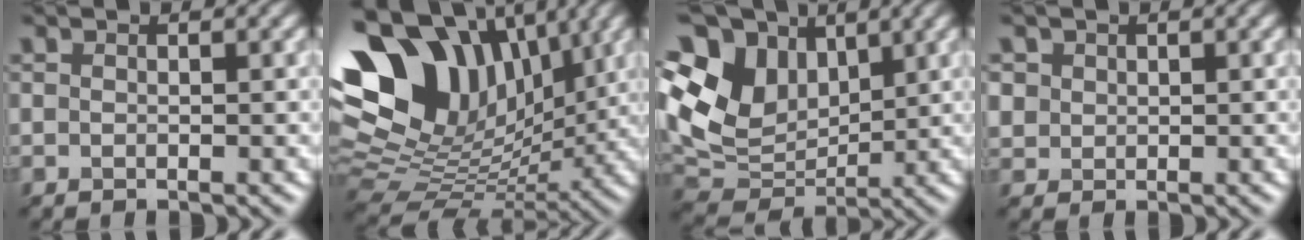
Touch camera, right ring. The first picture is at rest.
{"total": 14.3, "force": [5.7, 9.3, 9.2], "torque": [-0.191, 0.024, 0.121]}
{"total": 10.0, "force": [4.5, 6.9, 5.6], "torque": [-0.138, 0.029, 0.094]}
{"total": 1.3, "force": [0.8, 0.9, -0.6], "torque": [-0.002, 0.010, 0.026]}